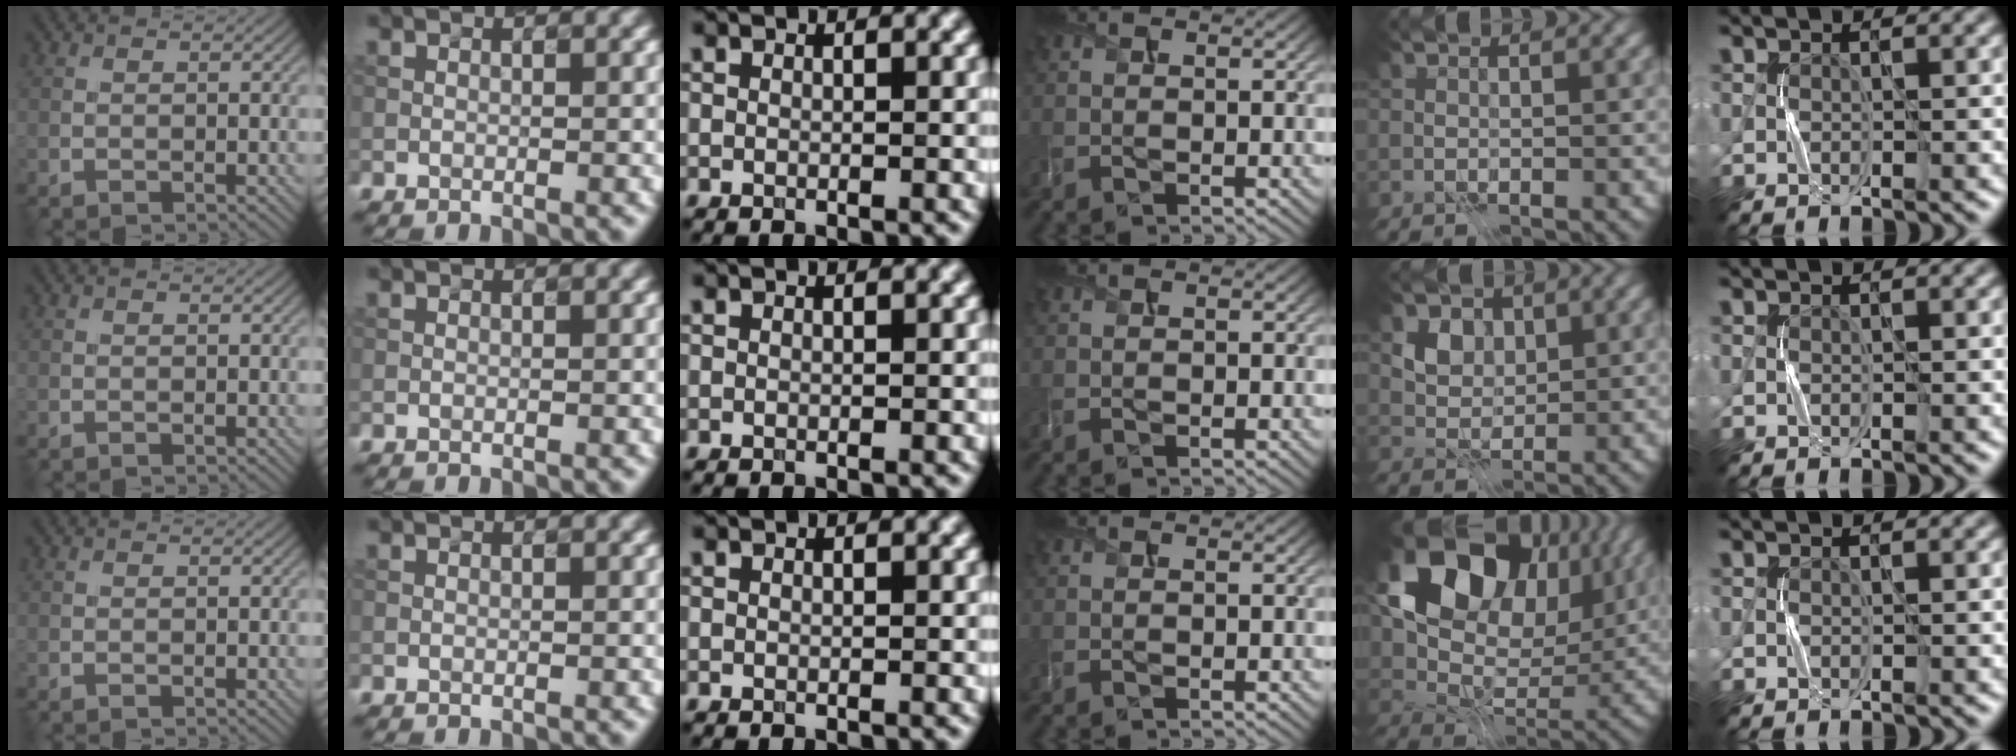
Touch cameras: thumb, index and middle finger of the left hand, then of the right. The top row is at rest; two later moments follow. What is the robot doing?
{"motion": "press", "object": "joystick"}